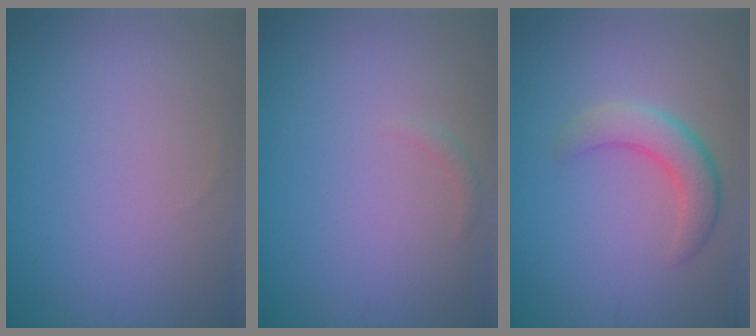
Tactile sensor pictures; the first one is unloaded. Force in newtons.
{"total": 0.6, "press": 0.6, "slide": 0.1}
{"total": 3.5, "press": 3.5, "slide": 0.1}